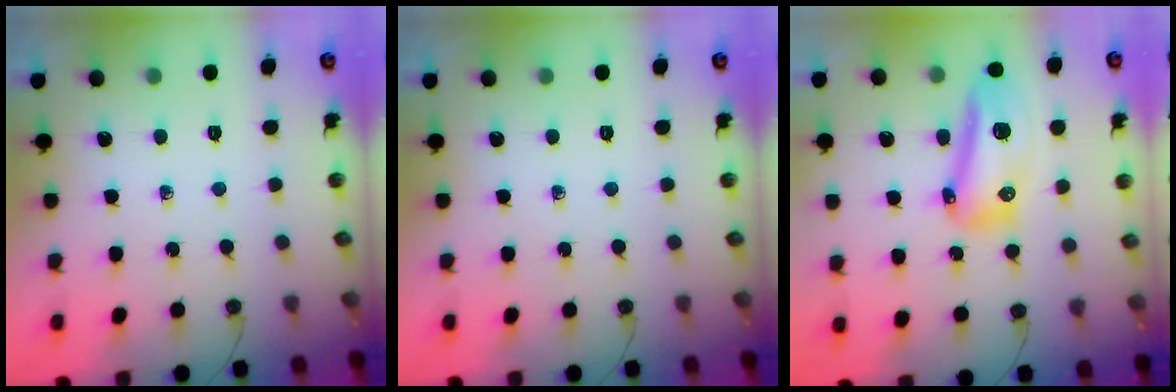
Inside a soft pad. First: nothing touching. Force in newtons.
{"total": 0.0}
{"total": 22.3, "press": 17.1, "slide": 14.3}